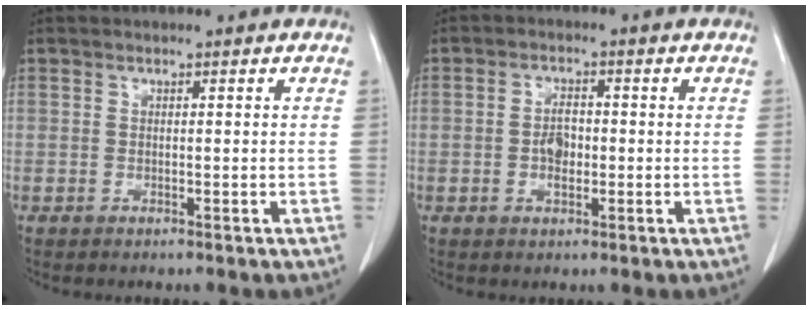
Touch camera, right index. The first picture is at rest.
{"total": 3.3, "force": [-0.6, 1.7, 2.7], "torque": [-0.050, 0.004, -0.010]}